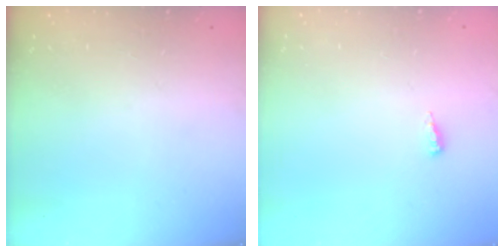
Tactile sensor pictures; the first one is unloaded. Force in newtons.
{"total": 3.9, "press": 3.6, "slide": 1.5}